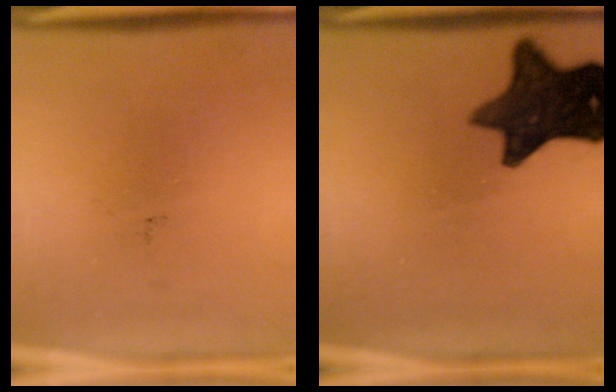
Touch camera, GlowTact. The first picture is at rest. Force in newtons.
{"total": 12.9}